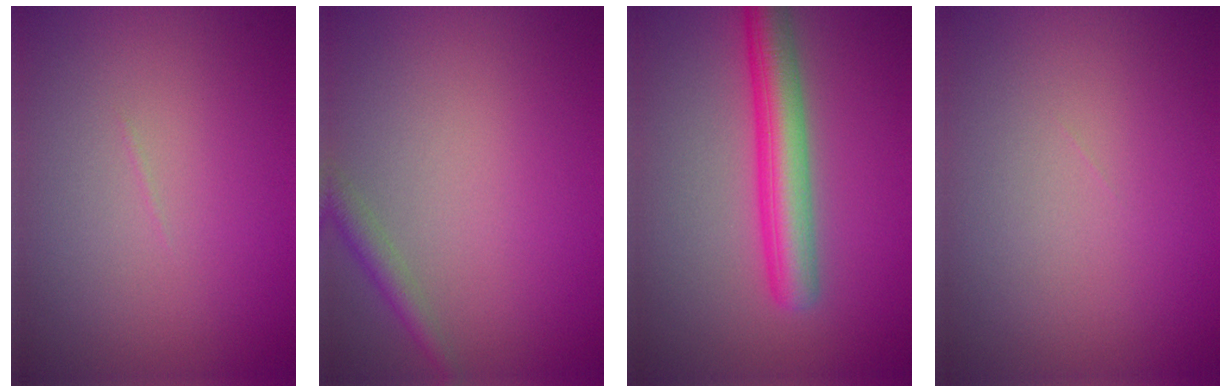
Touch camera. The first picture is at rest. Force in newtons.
{"total": 1.8, "press": 1.8, "slide": 0.1}
{"total": 5.5, "press": 5.5, "slide": 0.1}
{"total": 0.0}